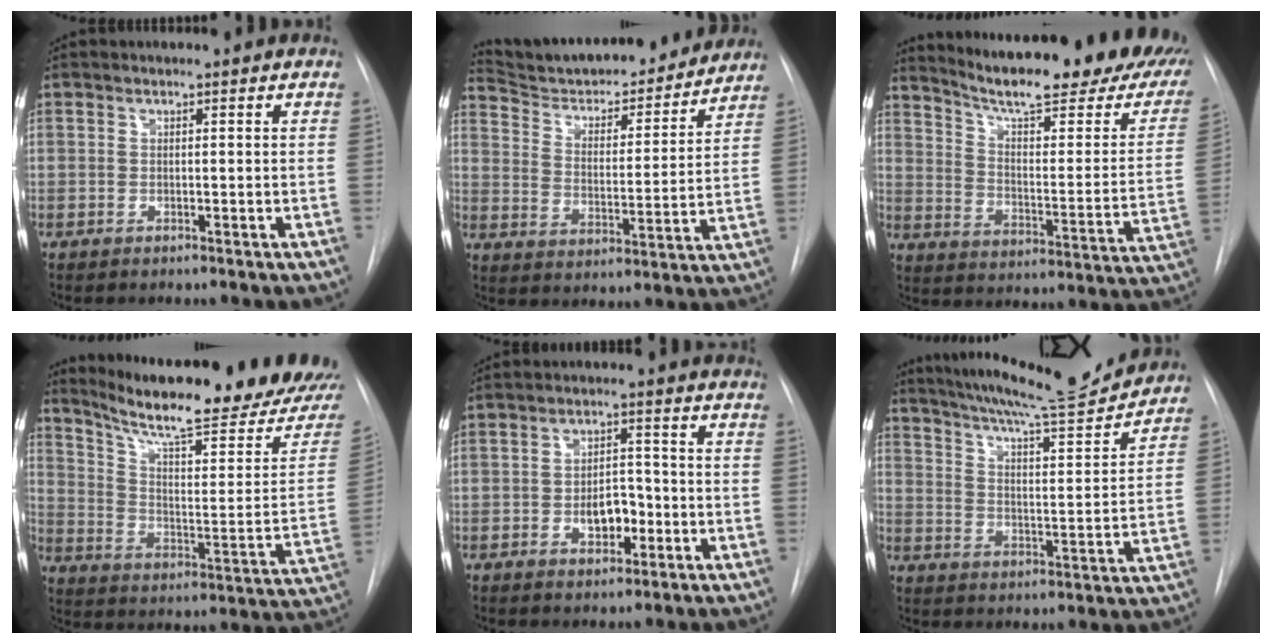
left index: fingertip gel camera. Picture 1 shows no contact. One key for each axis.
{"total": 20.8, "fx": 19.5, "fy": 3.9, "fz": 6.4, "tx": -0.091, "ty": -0.010, "tz": 0.282}
{"total": 27.6, "fx": 22.5, "fy": 4.0, "fz": 15.5, "tx": -0.227, "ty": -0.061, "tz": 0.291}
{"total": 24.5, "fx": 21.1, "fy": 1.2, "fz": 12.5, "tx": -0.192, "ty": -0.072, "tz": 0.291}
{"total": 5.1, "fx": -1.7, "fy": 3.0, "fz": 3.8, "tx": -0.057, "ty": 0.010, "tz": -0.024}
{"total": 17.9, "fx": 16.7, "fy": 0.6, "fz": 6.4, "tx": -0.110, "ty": -0.031, "tz": 0.243}